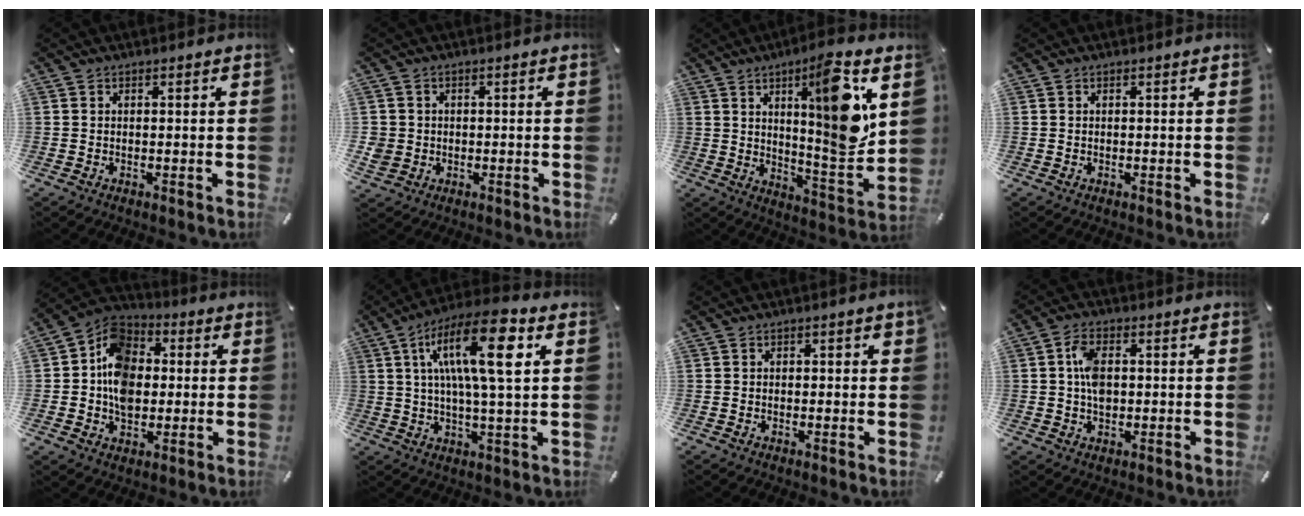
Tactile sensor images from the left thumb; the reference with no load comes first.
{"total": 3.8, "force": [-0.7, 3.6, 0.7], "torque": [-0.021, 0.005, -0.013]}
{"total": 17.1, "force": [6.9, 3.4, 15.3], "torque": [-0.212, -0.050, 0.097]}
{"total": 0.0}
{"total": 11.8, "force": [-0.5, 9.8, 6.7], "torque": [-0.129, 0.009, -0.012]}
{"total": 17.0, "force": [5.4, 4.0, 15.6], "torque": [-0.278, -0.001, 0.080]}
{"total": 0.8, "force": [0.0, 0.5, 0.6], "torque": [-0.010, 0.004, -0.002]}
{"total": 5.8, "force": [0.4, 3.6, 4.5], "torque": [-0.088, 0.005, 0.004]}